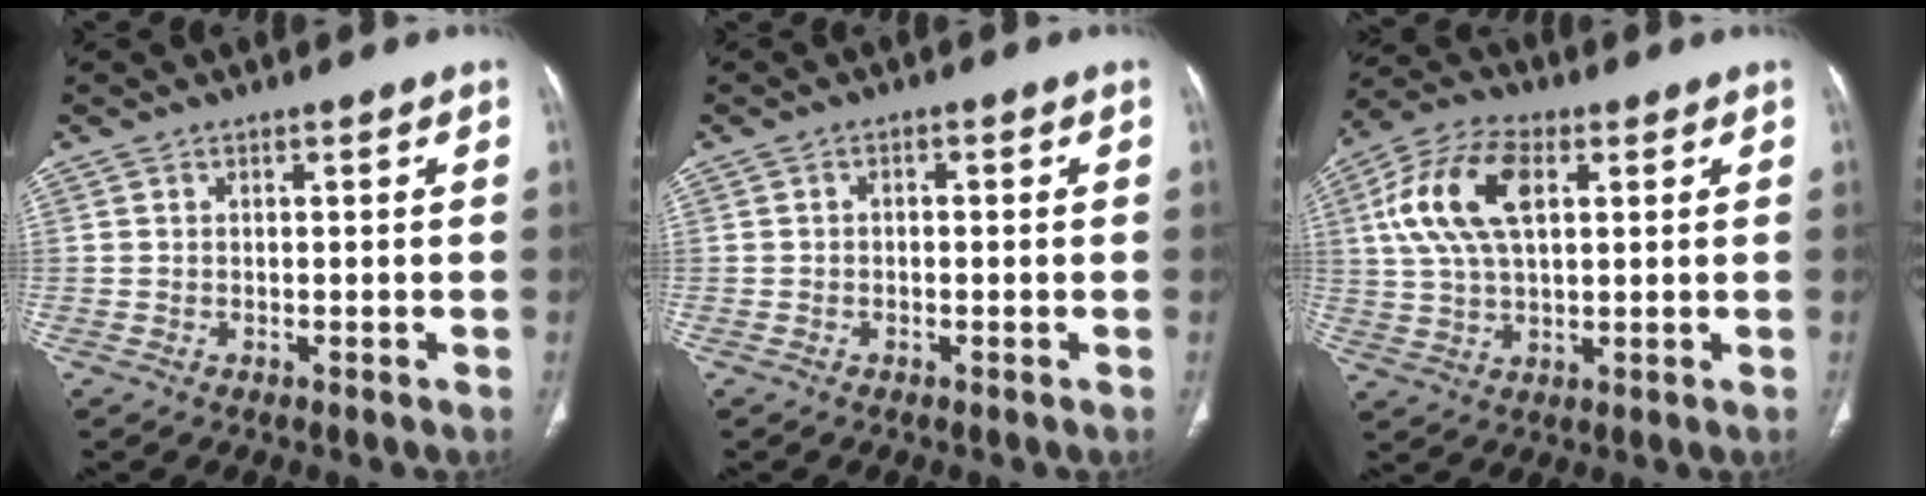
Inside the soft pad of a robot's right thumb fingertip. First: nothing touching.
{"total": 0.9, "force": [-0.1, 0.6, 0.6], "torque": [-0.006, 0.003, -0.006]}
{"total": 13.8, "force": [3.8, 7.4, 11.0], "torque": [-0.224, 0.013, 0.071]}